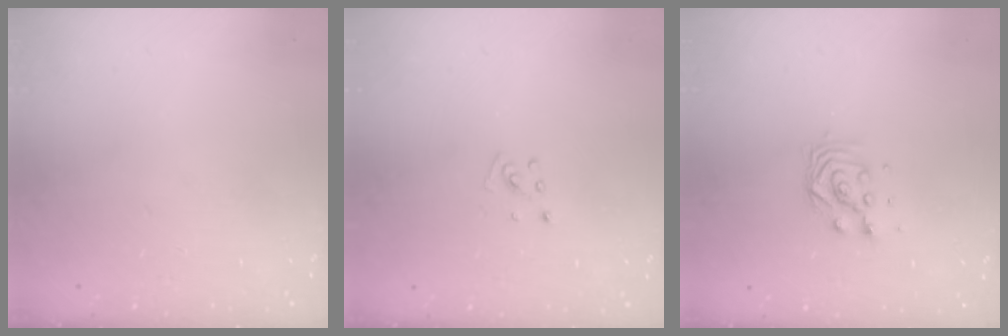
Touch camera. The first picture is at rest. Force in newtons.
{"total": 3.7, "press": 3.7, "slide": 0.4}
{"total": 4.2, "press": 4.2, "slide": 0.3}